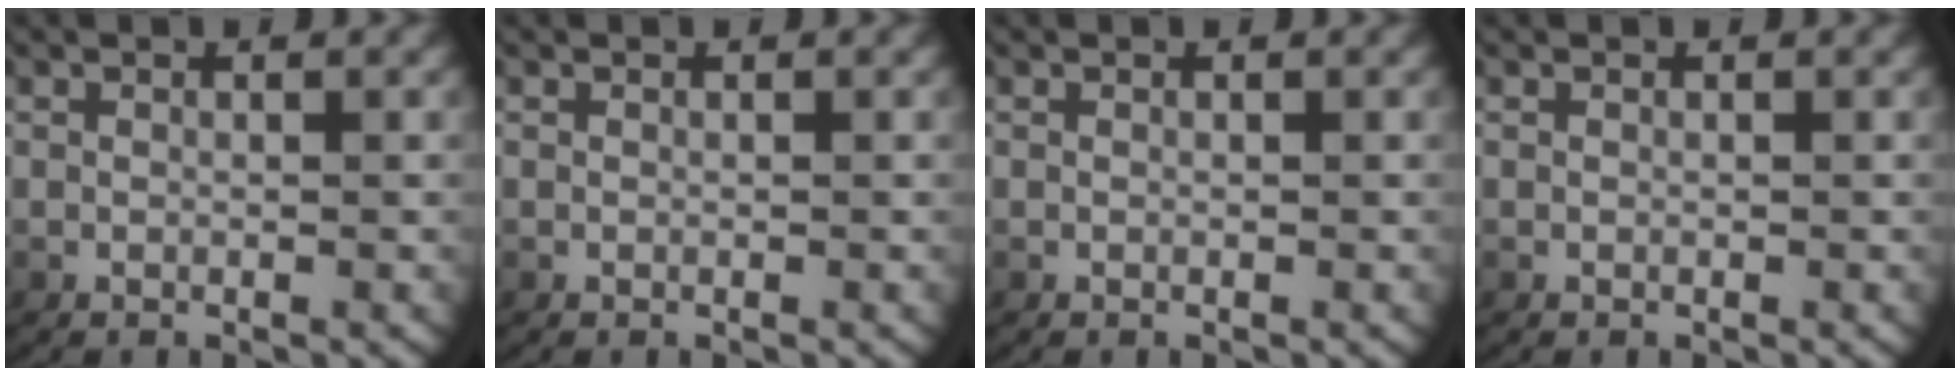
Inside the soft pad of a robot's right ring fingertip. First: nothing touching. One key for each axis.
{"total": 0.0}
{"total": 0.0}
{"total": 0.0}